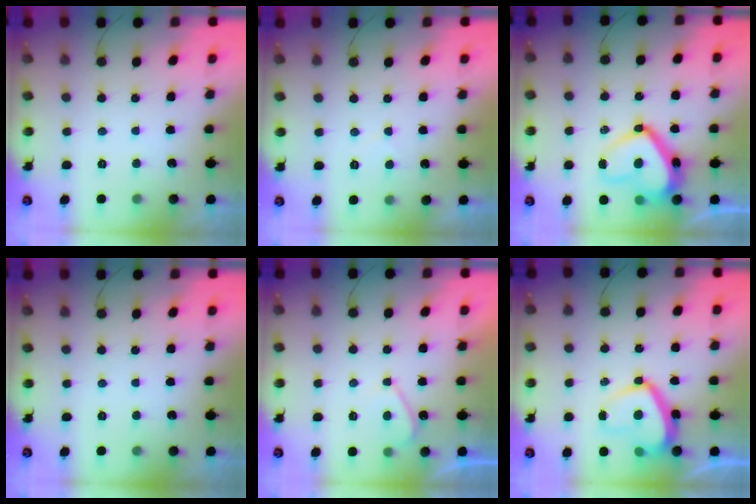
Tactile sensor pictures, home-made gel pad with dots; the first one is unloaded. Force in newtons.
{"total": 1.5, "press": 1.5, "slide": 0.4}
{"total": 15.3, "press": 15.2, "slide": 1.8}
{"total": 0.0}
{"total": 2.9, "press": 2.9, "slide": 0.4}
{"total": 10.4, "press": 10.4, "slide": 1.0}